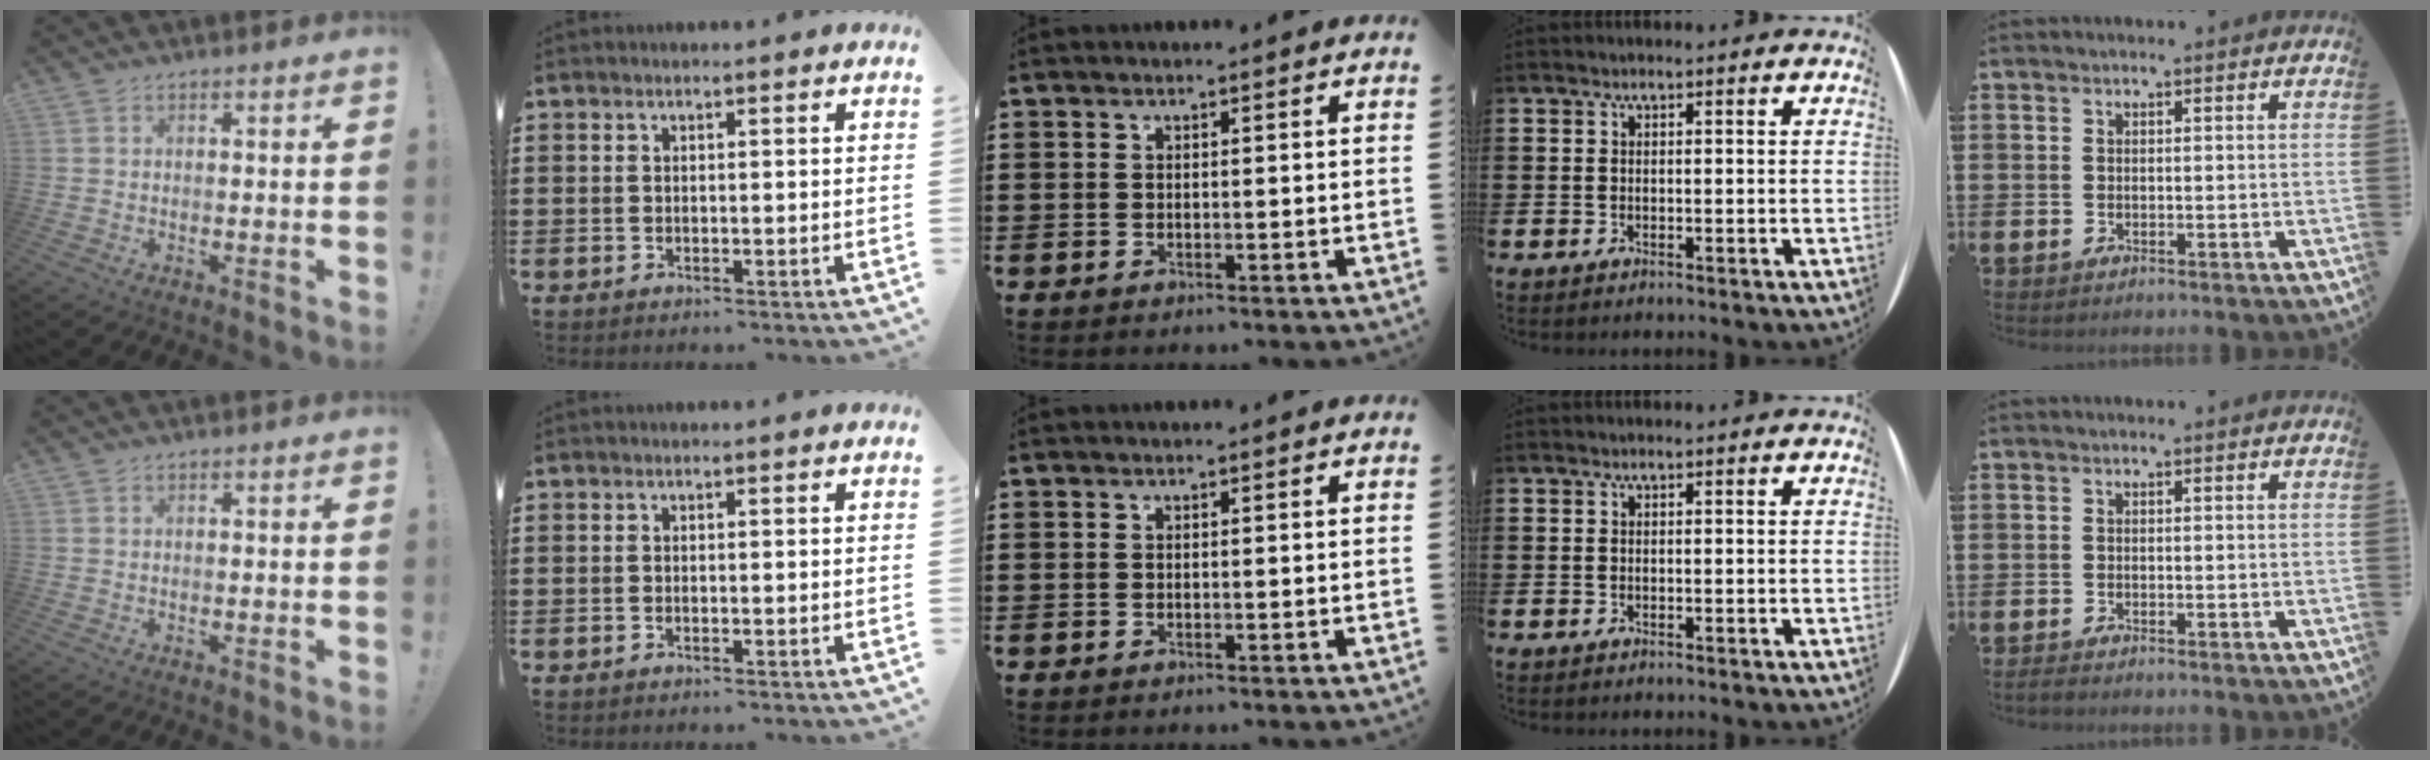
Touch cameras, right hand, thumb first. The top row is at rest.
{"little": {"total": 0.5, "force": [-0.4, 0.1, 0.3], "torque": [-0.006, -0.001, -0.009]}}